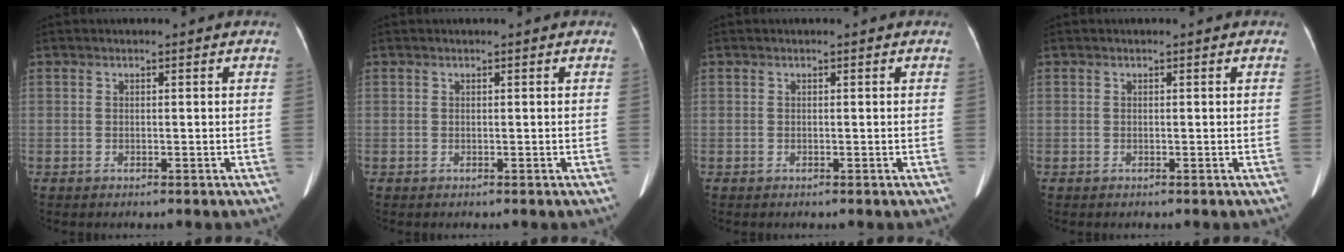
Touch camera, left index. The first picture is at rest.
{"total": 0.0}
{"total": 0.0}
{"total": 0.0}